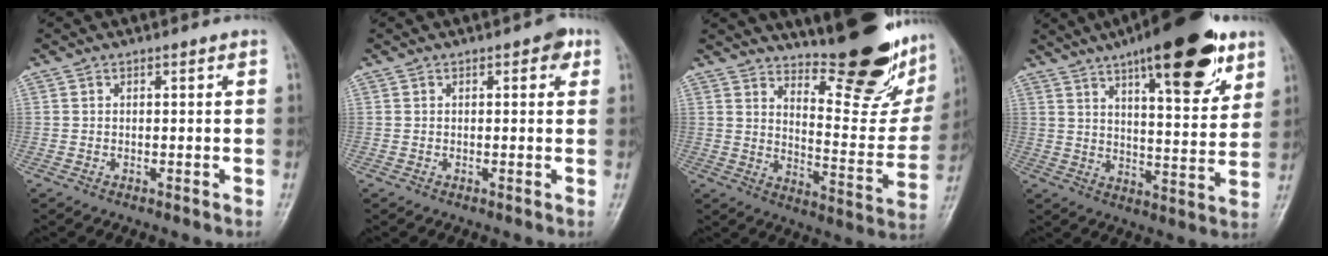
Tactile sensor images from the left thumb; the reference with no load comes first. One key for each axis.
{"total": 2.5, "fx": 1.0, "fy": 1.3, "fz": 1.8, "tx": -0.008, "ty": 0.001, "tz": 0.006}
{"total": 22.6, "fx": 18.1, "fy": 5.9, "fz": 12.1, "tx": -0.130, "ty": -0.145, "tz": 0.245}
{"total": 20.8, "fx": 12.2, "fy": 6.5, "fz": 15.6, "tx": -0.203, "ty": -0.042, "tz": 0.182}